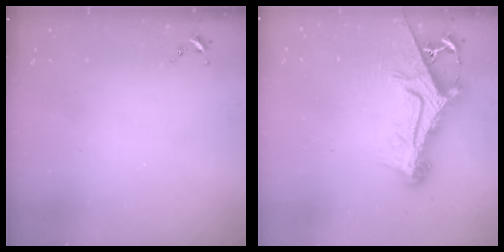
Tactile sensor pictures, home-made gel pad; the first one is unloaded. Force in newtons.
{"total": 15.5, "press": 15.4, "slide": 1.6}